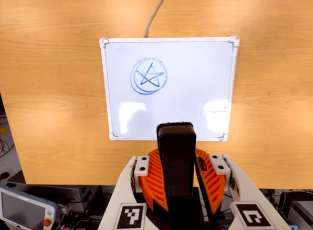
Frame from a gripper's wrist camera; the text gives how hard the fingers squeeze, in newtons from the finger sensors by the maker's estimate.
{"total": 10.2, "left": 9.3, "right": 11.2}